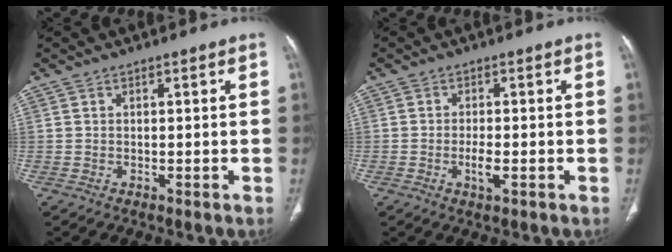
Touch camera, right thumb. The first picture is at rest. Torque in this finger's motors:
{"motor_torque": [3.46, 1.55, 0.83, -0.86, 0.05]}